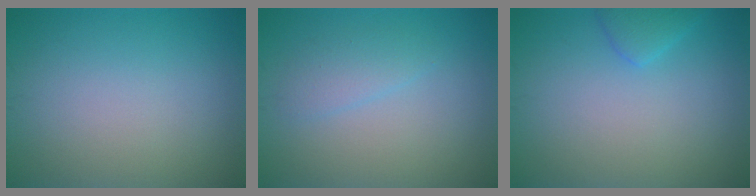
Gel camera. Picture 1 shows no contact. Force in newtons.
{"total": 1.6, "press": 1.6, "slide": 0.1}
{"total": 1.7, "press": 1.7, "slide": 0.1}